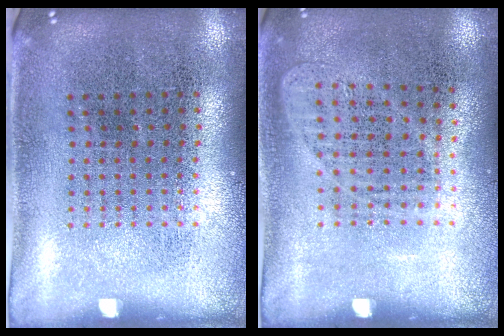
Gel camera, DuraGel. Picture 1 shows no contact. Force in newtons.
{"total": 1.0, "press": 0.9, "slide": 0.3}